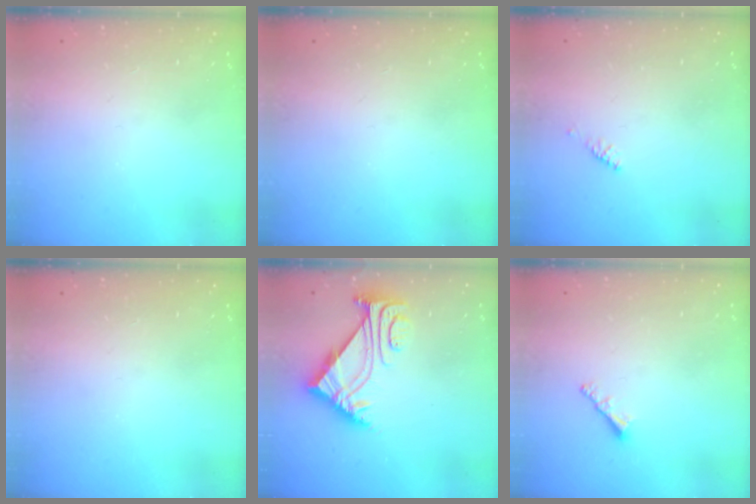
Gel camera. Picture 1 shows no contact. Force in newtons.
{"total": 0.0}
{"total": 2.4, "press": 2.3, "slide": 0.7}
{"total": 0.0}
{"total": 5.6, "press": 5.5, "slide": 1.0}
{"total": 2.1, "press": 2.0, "slide": 0.5}